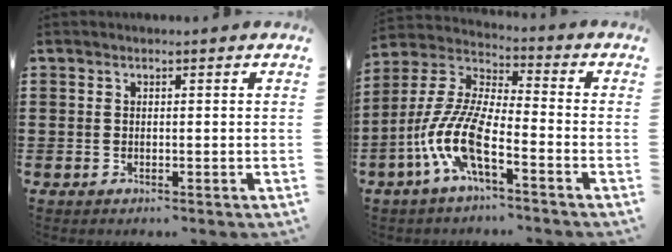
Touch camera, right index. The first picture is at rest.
{"total": 10.8, "force": [-5.7, 2.7, 8.8], "torque": [-0.224, -0.018, -0.119]}